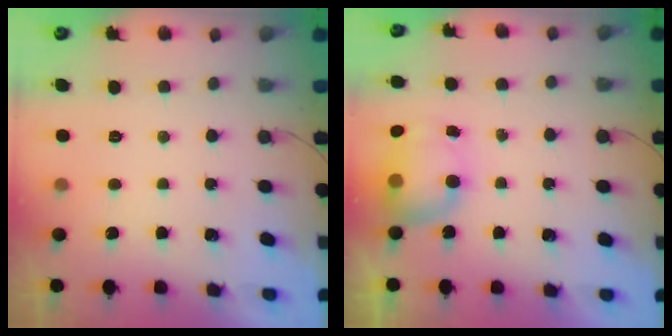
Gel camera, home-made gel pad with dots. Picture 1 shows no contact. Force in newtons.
{"total": 8.6, "press": 7.5, "slide": 4.2}